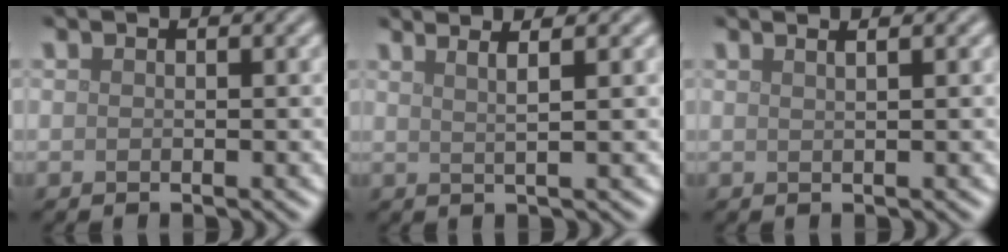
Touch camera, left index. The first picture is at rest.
{"total": 4.0, "force": [2.4, 1.3, 2.9], "torque": [-0.025, 0.024, -0.001]}
{"total": 2.8, "force": [1.7, 1.4, 1.8], "torque": [0.003, 0.014, -0.010]}